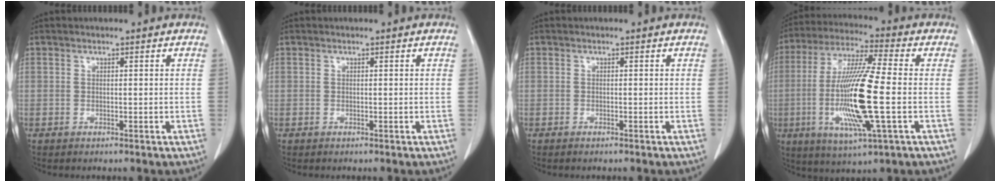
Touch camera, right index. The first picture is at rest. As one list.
[{"total": 0.0}, {"total": 0.6, "force": [-0.5, 0.0, 0.3], "torque": [-0.009, -0.002, -0.008]}, {"total": 16.7, "force": [-2.6, 1.0, 16.5], "torque": [-0.335, -0.014, -0.052]}]